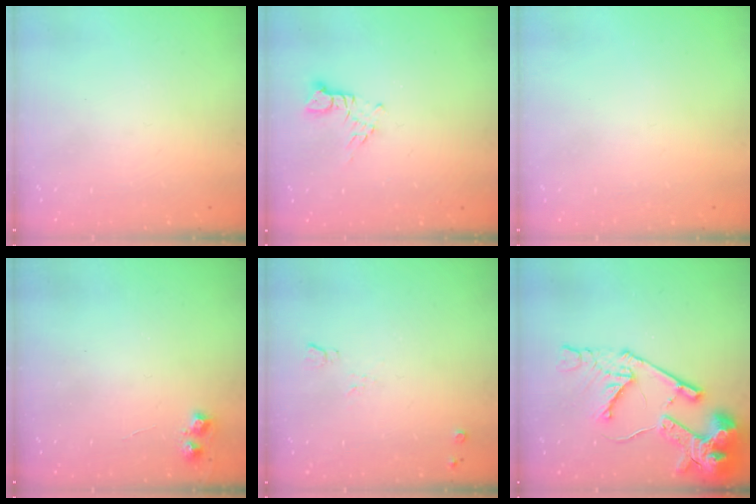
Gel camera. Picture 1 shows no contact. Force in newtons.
{"total": 3.3, "press": 3.2, "slide": 0.4}
{"total": 0.0}
{"total": 5.2, "press": 5.1, "slide": 0.5}
{"total": 5.2, "press": 5.1, "slide": 1.1}
{"total": 18.6, "press": 18.5, "slide": 2.1}